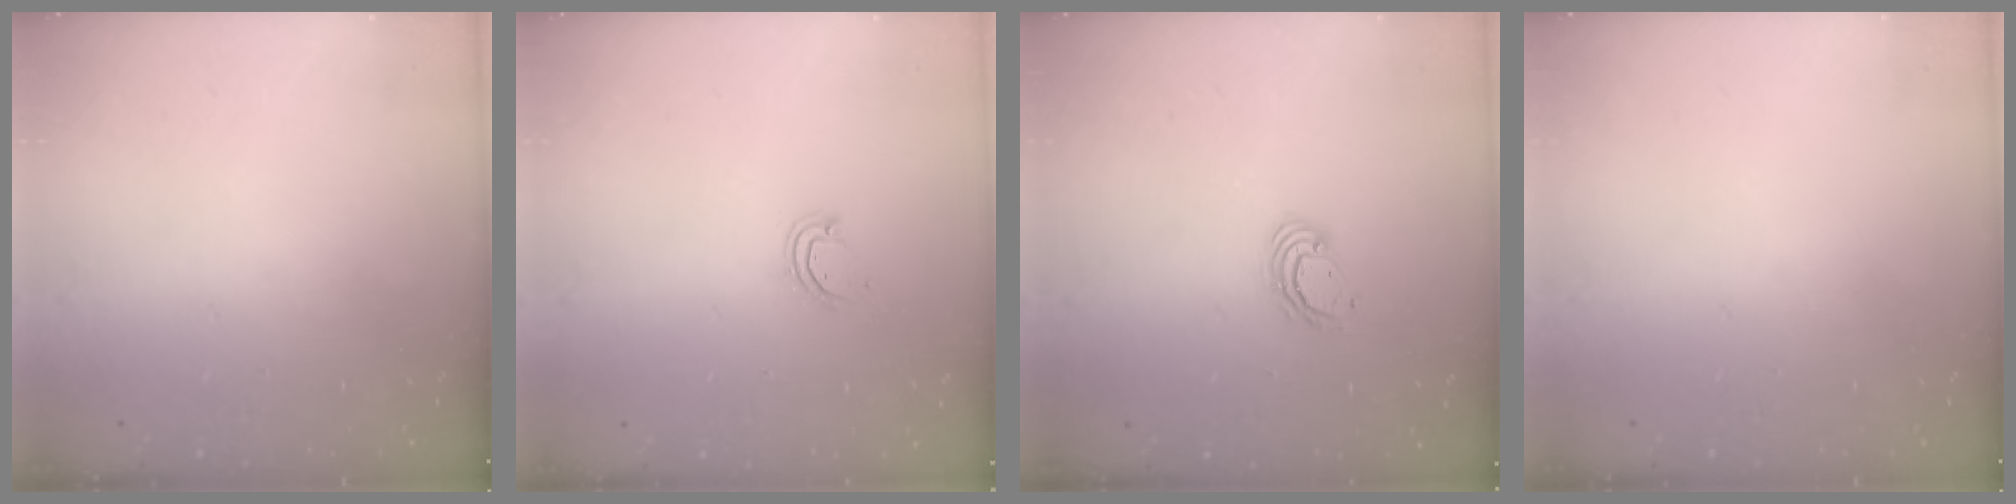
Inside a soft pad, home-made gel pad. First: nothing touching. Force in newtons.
{"total": 3.7, "press": 3.7, "slide": 0.3}
{"total": 3.8, "press": 3.8, "slide": 0.1}
{"total": 0.0}